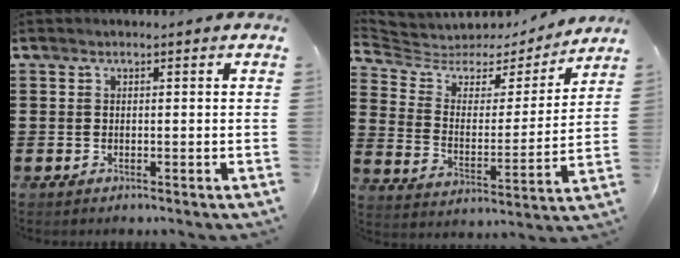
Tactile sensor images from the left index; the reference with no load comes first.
{"total": 4.7, "force": [3.8, 2.5, 1.1], "torque": [-0.053, -0.024, 0.059]}